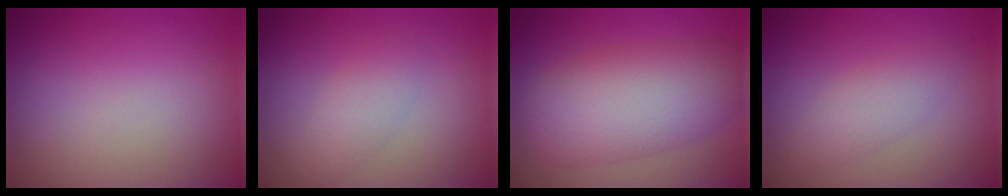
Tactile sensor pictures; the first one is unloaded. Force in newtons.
{"total": 2.1, "press": 2.1, "slide": 0.0}
{"total": 8.0, "press": 8.0, "slide": 0.2}
{"total": 2.3, "press": 2.3, "slide": 0.1}